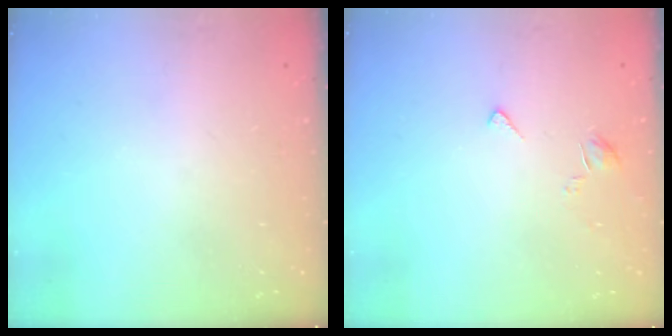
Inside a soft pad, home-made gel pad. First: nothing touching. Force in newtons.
{"total": 2.7, "press": 2.7, "slide": 0.5}